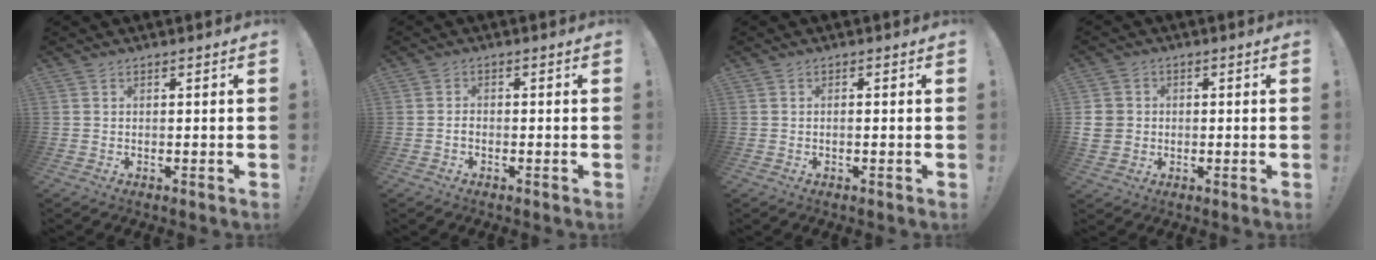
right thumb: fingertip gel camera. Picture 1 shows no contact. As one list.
[{"total": 0.5, "force": [-0.4, 0.2, 0.2], "torque": [-0.008, 0.004, -0.006]}, {"total": 1.0, "force": [-0.6, 0.0, 0.8], "torque": [-0.022, 0.003, -0.011]}, {"total": 5.6, "force": [0.1, 5.3, 1.9], "torque": [-0.043, 0.007, 0.005]}]